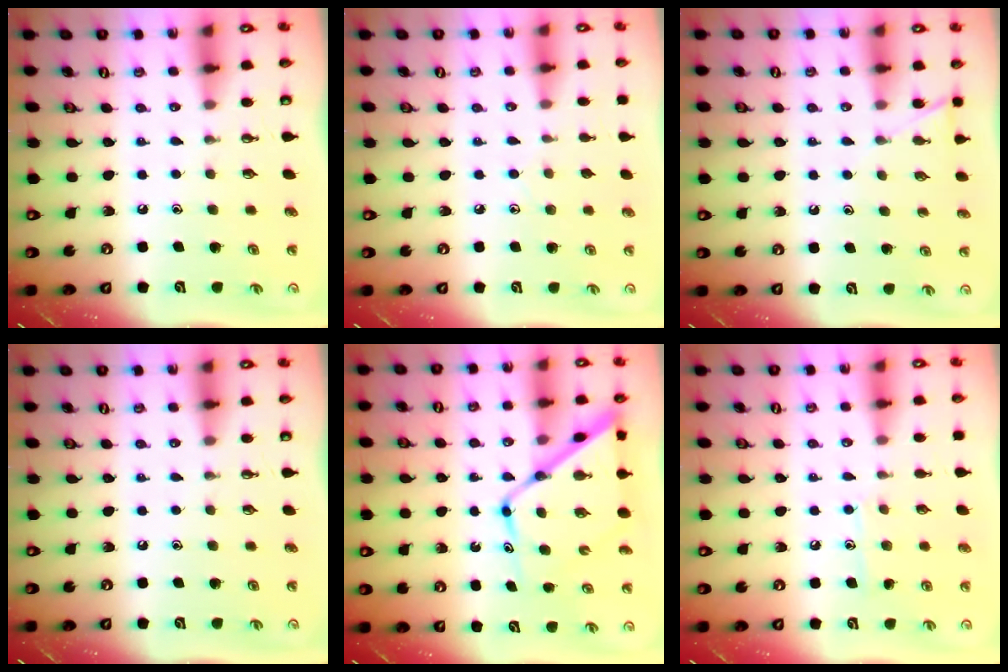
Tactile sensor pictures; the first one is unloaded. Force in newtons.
{"total": 5.7, "press": 5.7, "slide": 0.7}
{"total": 7.0, "press": 6.9, "slide": 0.5}
{"total": 0.0}
{"total": 14.0, "press": 13.9, "slide": 1.2}
{"total": 7.5, "press": 7.5, "slide": 0.4}